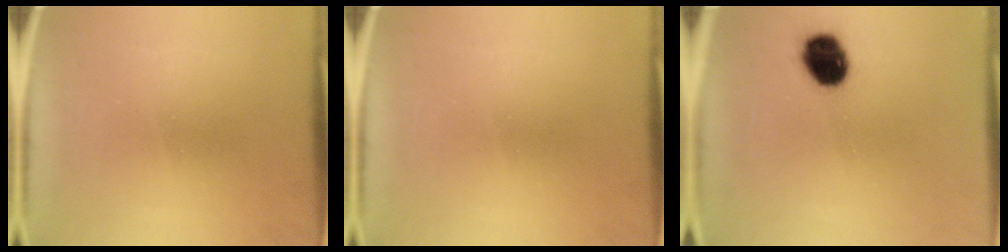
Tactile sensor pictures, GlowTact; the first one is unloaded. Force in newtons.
{"total": 0.0}
{"total": 10.1}